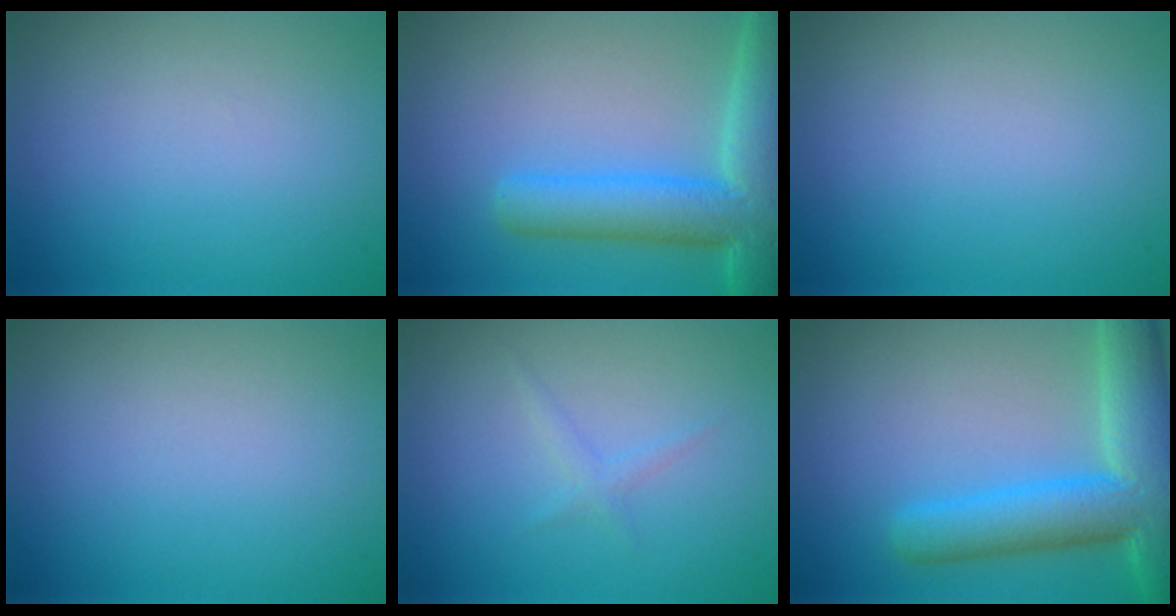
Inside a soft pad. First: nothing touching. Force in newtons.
{"total": 8.2, "press": 8.2, "slide": 0.5}
{"total": 0.0}
{"total": 0.0}
{"total": 0.9, "press": 0.9, "slide": 0.0}
{"total": 9.0, "press": 9.0, "slide": 0.6}